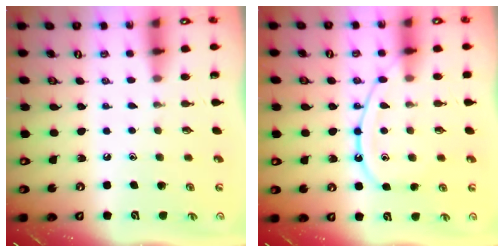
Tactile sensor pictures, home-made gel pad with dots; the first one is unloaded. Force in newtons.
{"total": 11.8, "press": 11.7, "slide": 0.9}